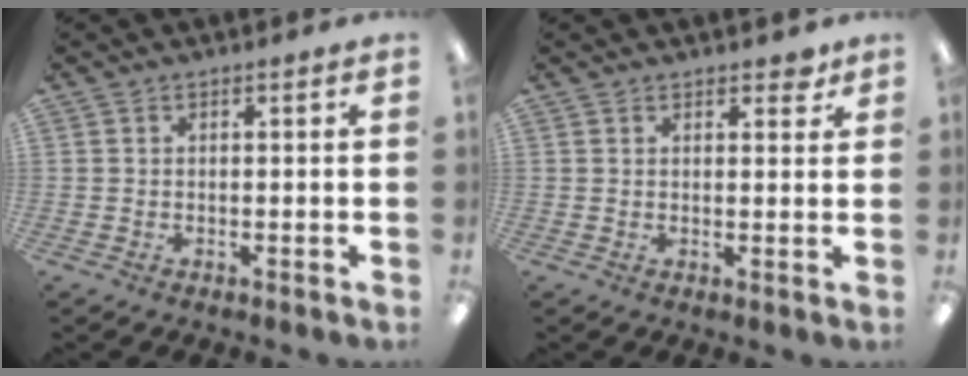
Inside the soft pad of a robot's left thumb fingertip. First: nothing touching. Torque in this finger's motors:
{"motor_torque": [-0.05, 0.02, -0.29, -0.15, 0.00]}